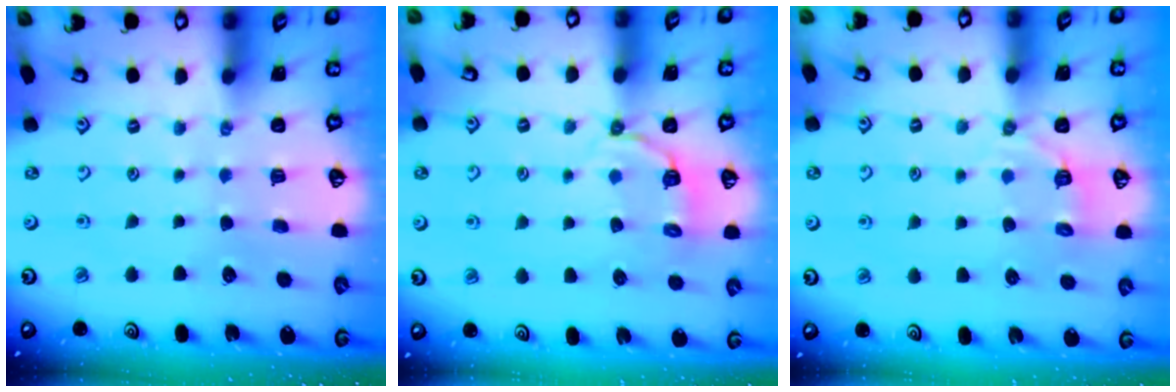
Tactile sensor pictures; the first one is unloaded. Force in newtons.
{"total": 4.9, "press": 3.7, "slide": 3.2}
{"total": 3.7, "press": 3.1, "slide": 2.0}